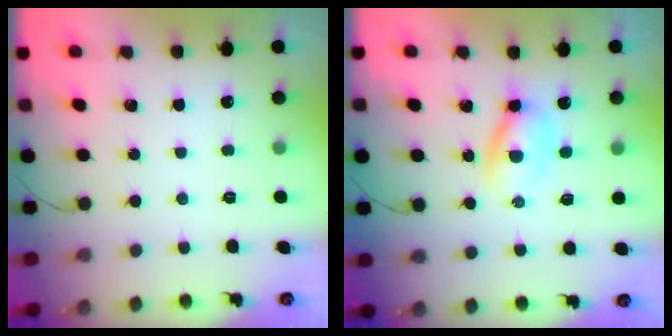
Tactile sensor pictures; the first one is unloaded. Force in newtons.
{"total": 3.9, "press": 3.8, "slide": 0.6}